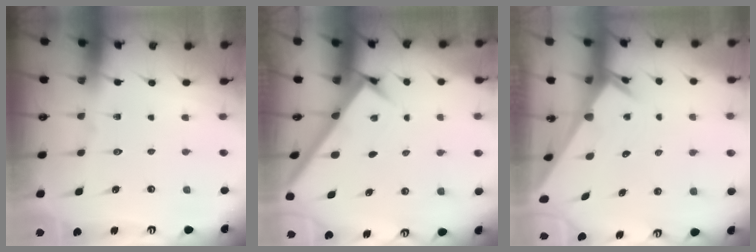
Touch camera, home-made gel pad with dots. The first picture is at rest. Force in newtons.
{"total": 2.7, "press": 2.7, "slide": 0.4}
{"total": 3.3, "press": 3.2, "slide": 0.3}